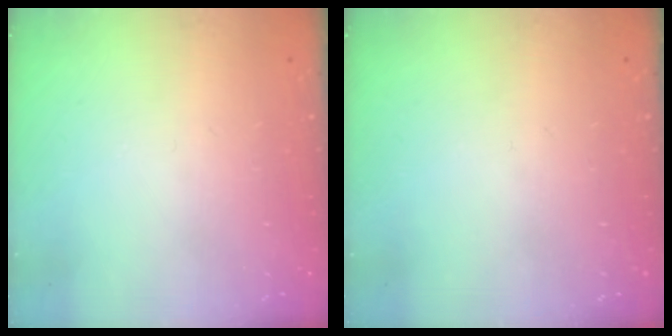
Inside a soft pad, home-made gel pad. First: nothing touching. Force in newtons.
{"total": 0.0}